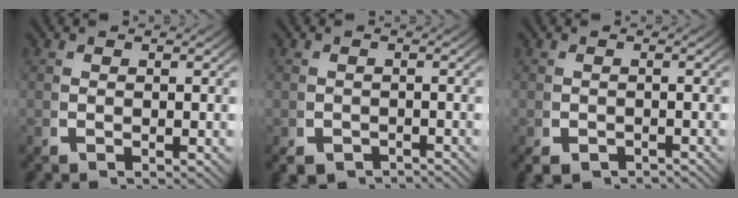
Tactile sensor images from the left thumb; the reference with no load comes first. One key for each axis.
{"total": 2.8, "fx": -2.6, "fy": 1.1, "fz": 0.4, "tx": -0.002, "ty": -0.011, "tz": -0.042}
{"total": 2.2, "fx": -2.0, "fy": 0.8, "fz": 0.4, "tx": -0.003, "ty": -0.007, "tz": -0.033}